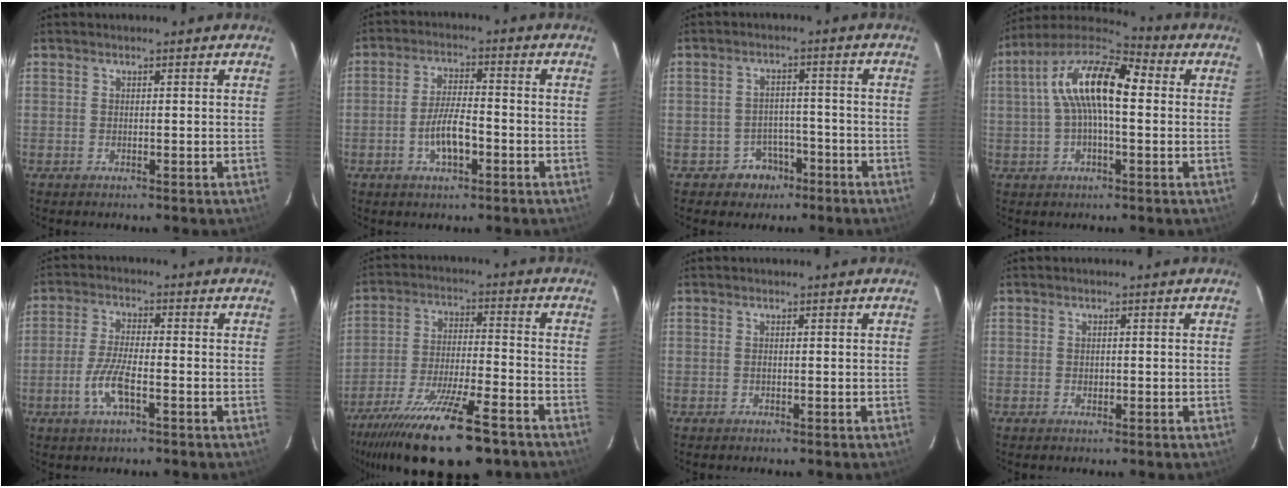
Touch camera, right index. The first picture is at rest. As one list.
[{"total": 6.5, "force": [-2.5, 2.1, 5.6], "torque": [-0.111, 0.003, -0.043]}, {"total": 5.4, "force": [-3.4, 4.2, 0.7], "torque": [-0.025, 0.022, -0.041]}, {"total": 14.5, "force": [2.0, 5.5, 13.3], "torque": [-0.243, 0.029, 0.022]}, {"total": 6.8, "force": [-2.7, 1.9, 5.9], "torque": [-0.128, -0.002, -0.056]}, {"total": 21.1, "force": [-15.7, 5.0, 13.2], "torque": [-0.261, -0.046, -0.256]}, {"total": 0.0}, {"total": 0.9, "force": [-0.1, 0.7, 0.5], "torque": [-0.008, 0.002, 0.000]}]